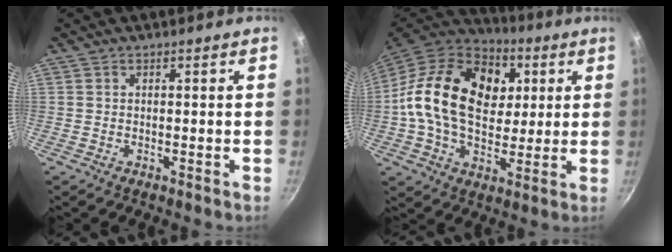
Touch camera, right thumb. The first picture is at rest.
{"total": 23.9, "force": [4.4, 16.7, 16.5], "torque": [-0.260, 0.009, 0.063]}